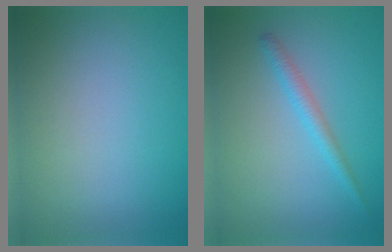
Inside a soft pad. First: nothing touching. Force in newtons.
{"total": 1.7, "press": 1.7, "slide": 0.2}